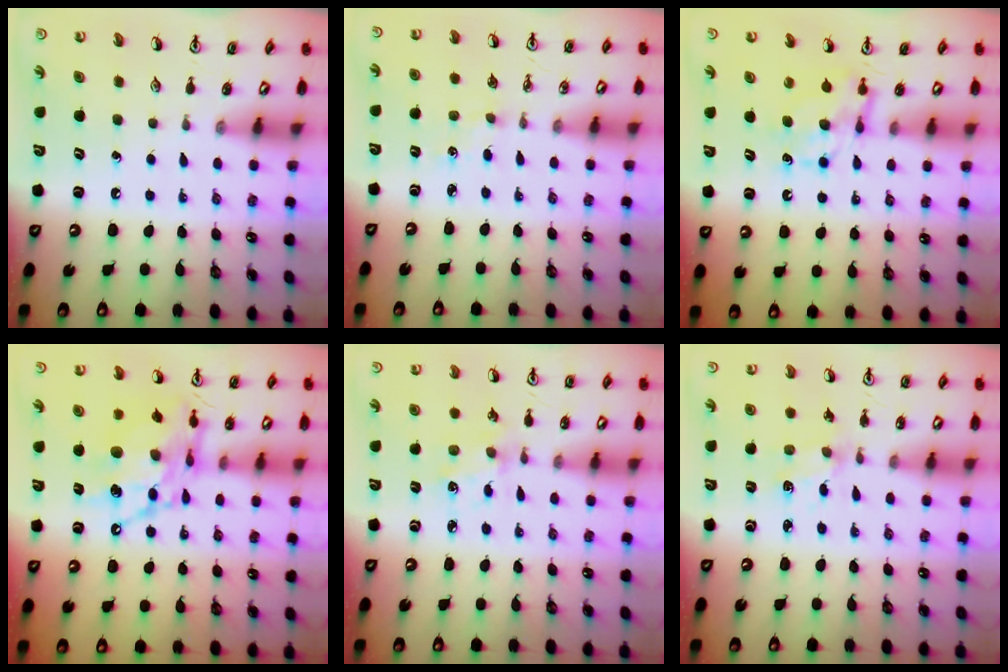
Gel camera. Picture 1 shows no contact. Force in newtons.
{"total": 1.4, "press": 1.4, "slide": 0.3}
{"total": 7.1, "press": 7.1, "slide": 0.3}
{"total": 15.5, "press": 15.5, "slide": 1.2}
{"total": 3.3, "press": 3.3, "slide": 0.4}
{"total": 2.1, "press": 2.1, "slide": 0.3}